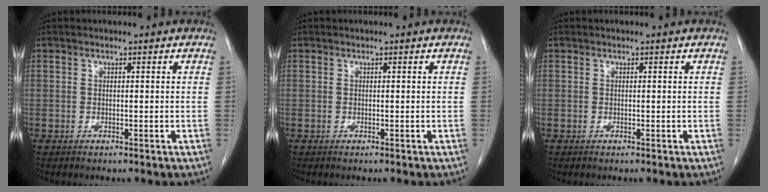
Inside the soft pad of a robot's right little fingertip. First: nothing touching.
{"total": 0.0}
{"total": 0.0}